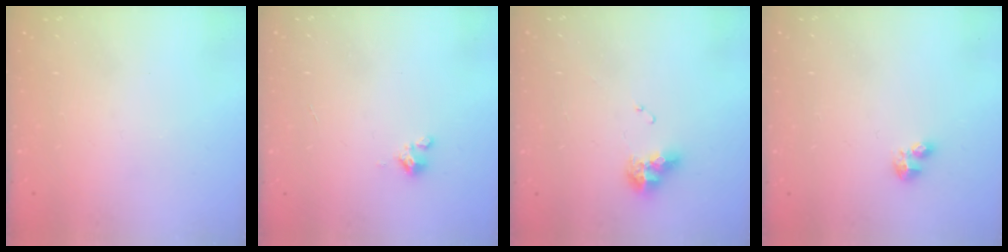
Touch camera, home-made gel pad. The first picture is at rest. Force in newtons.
{"total": 0.9, "press": 0.9, "slide": 0.2}
{"total": 9.5, "press": 9.5, "slide": 1.0}
{"total": 2.3, "press": 2.2, "slide": 0.5}